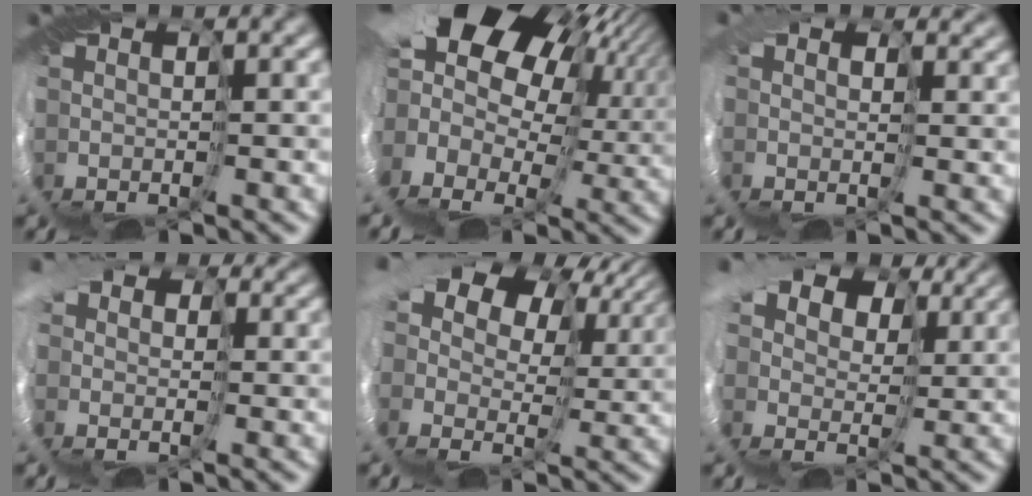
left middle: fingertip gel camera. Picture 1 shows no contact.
{"total": 18.5, "force": [7.6, 11.9, 12.0], "torque": [-0.242, 0.028, 0.109]}
{"total": 4.1, "force": [2.2, 3.1, 1.5], "torque": [-0.052, 0.009, 0.021]}
{"total": 8.5, "force": [2.6, 6.7, 4.6], "torque": [-0.109, 0.022, 0.000]}
{"total": 15.2, "force": [6.7, 9.6, 9.7], "torque": [-0.210, 0.028, 0.107]}
{"total": 12.2, "force": [6.5, 8.0, 6.5], "torque": [-0.153, 0.039, 0.100]}